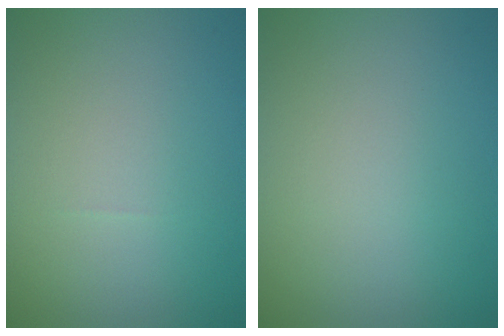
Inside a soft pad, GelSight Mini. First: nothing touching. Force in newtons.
{"total": 0.0}